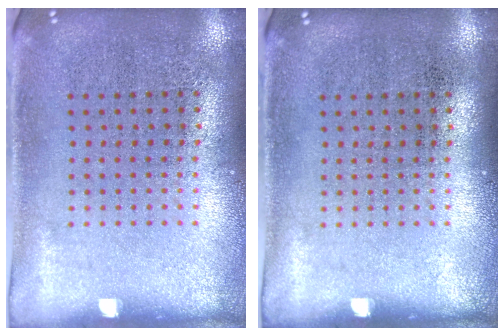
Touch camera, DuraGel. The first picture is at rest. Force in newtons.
{"total": 0.0}